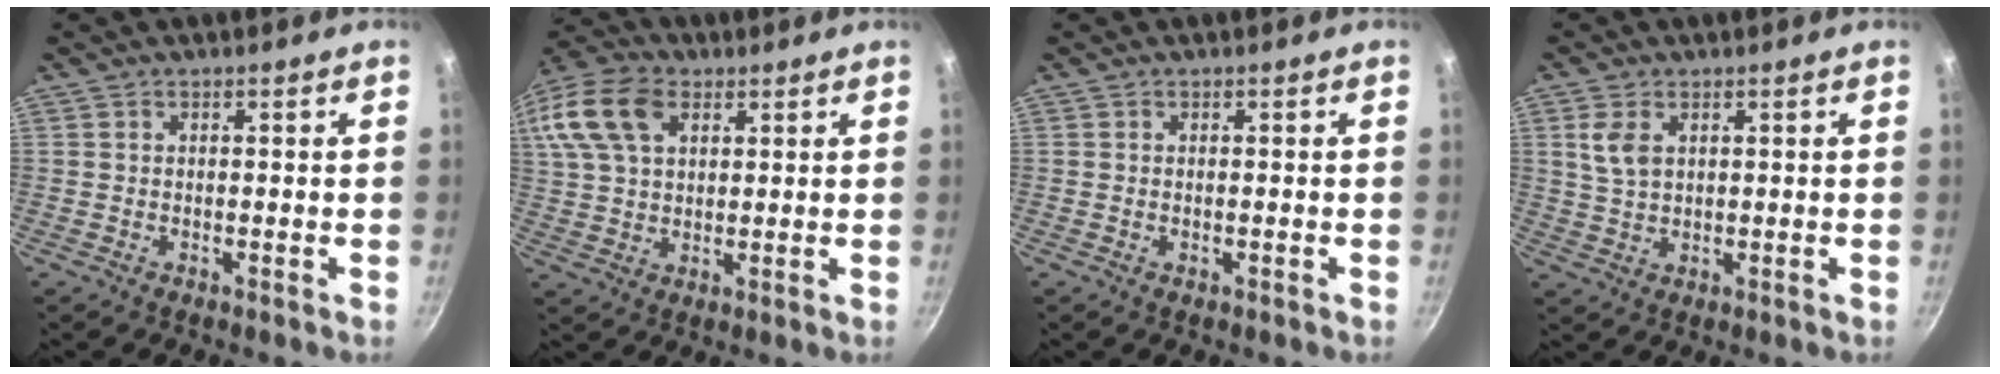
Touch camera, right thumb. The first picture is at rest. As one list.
[{"total": 17.4, "force": [6.8, 11.4, 11.3], "torque": [-0.252, 0.026, 0.121]}, {"total": 0.6, "force": [-0.1, 0.3, 0.5], "torque": [-0.008, 0.001, -0.002]}, {"total": 5.0, "force": [1.7, 3.1, 3.5], "torque": [-0.064, -0.005, 0.035]}]